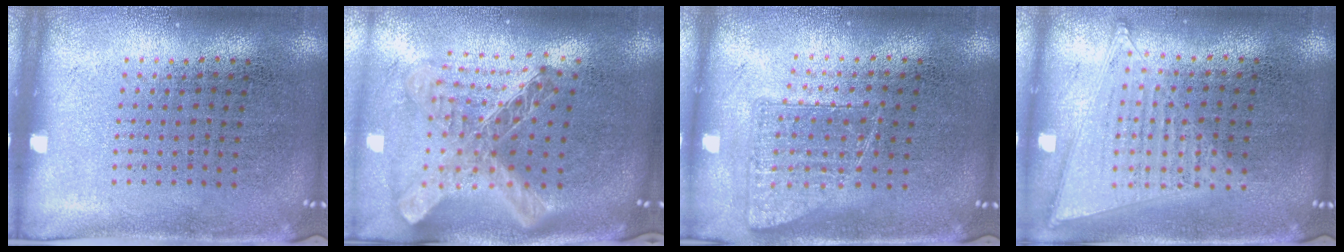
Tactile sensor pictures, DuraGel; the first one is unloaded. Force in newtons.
{"total": 2.8, "press": 2.1, "slide": 1.9}
{"total": 0.8, "press": 0.8, "slide": 0.2}
{"total": 1.1, "press": 1.1, "slide": 0.1}